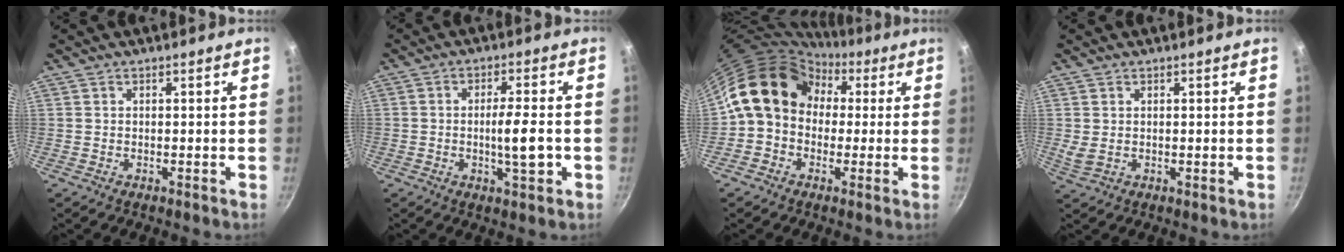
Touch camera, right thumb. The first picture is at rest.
{"total": 6.6, "force": [-1.2, 1.6, 6.3], "torque": [-0.100, 0.007, -0.022]}
{"total": 13.7, "force": [2.4, 11.2, 7.5], "torque": [-0.089, 0.034, 0.019]}
{"total": 2.2, "force": [0.7, 1.2, 1.7], "torque": [-0.035, -0.001, 0.021]}